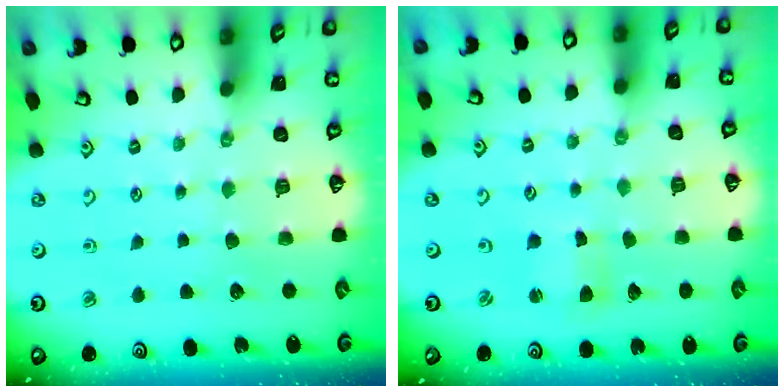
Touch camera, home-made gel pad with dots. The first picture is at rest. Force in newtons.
{"total": 2.9, "press": 2.9, "slide": 0.3}